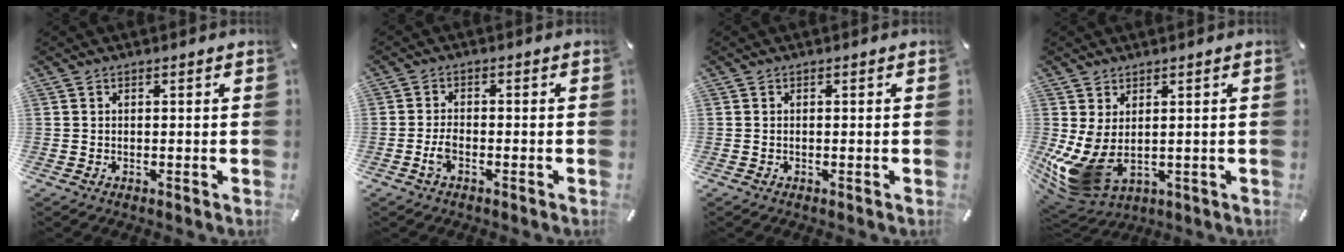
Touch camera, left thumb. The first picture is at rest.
{"total": 3.2, "force": [-1.4, 1.5, 2.4], "torque": [-0.046, 0.005, -0.026]}
{"total": 0.0}
{"total": 9.9, "force": [-0.9, 6.6, 7.2], "torque": [-0.159, -0.014, -0.011]}